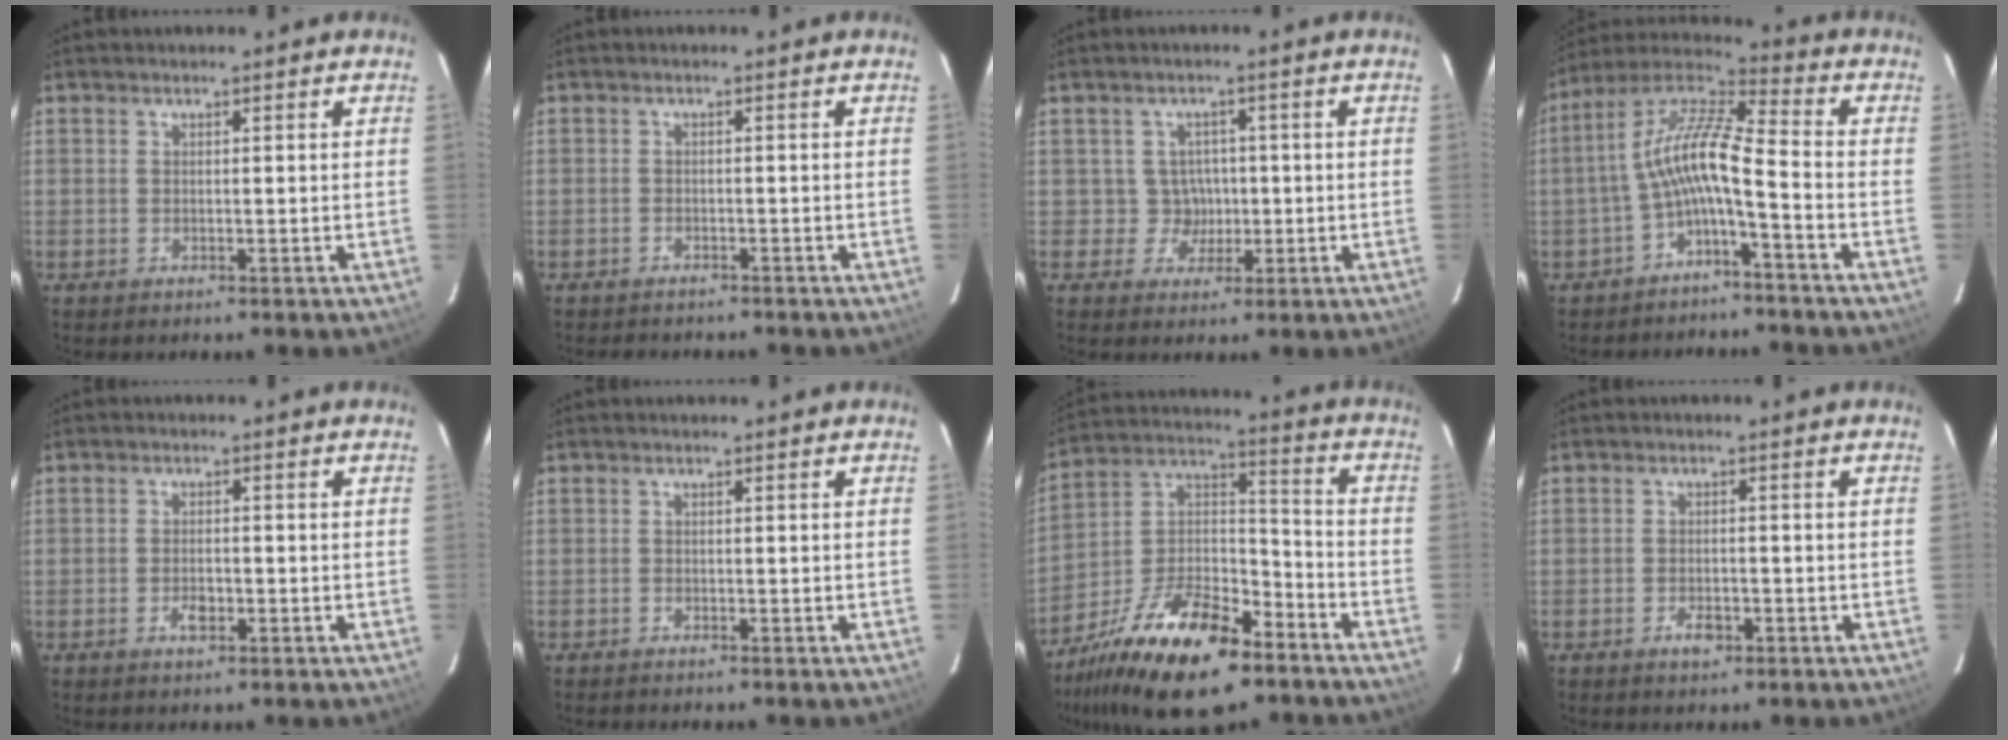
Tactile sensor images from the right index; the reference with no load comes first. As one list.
[{"total": 3.3, "force": [-3.0, 1.2, 0.7], "torque": [-0.020, -0.001, -0.043]}, {"total": 3.9, "force": [-0.3, 3.9, -0.3], "torque": [0.004, 0.018, 0.000]}, {"total": 10.3, "force": [-3.3, 1.8, 9.6], "torque": [-0.207, 0.021, -0.068]}, {"total": 2.7, "force": [-1.2, 1.4, 2.0], "torque": [-0.039, 0.001, -0.020]}, {"total": 0.7, "force": [-0.6, 0.2, 0.0], "torque": [-0.002, 0.002, -0.012]}, {"total": 22.2, "force": [-14.0, 9.2, 14.6], "torque": [-0.285, 0.001, -0.242]}, {"total": 2.8, "force": [-1.5, 1.5, 1.7], "torque": [-0.034, 0.001, -0.025]}]